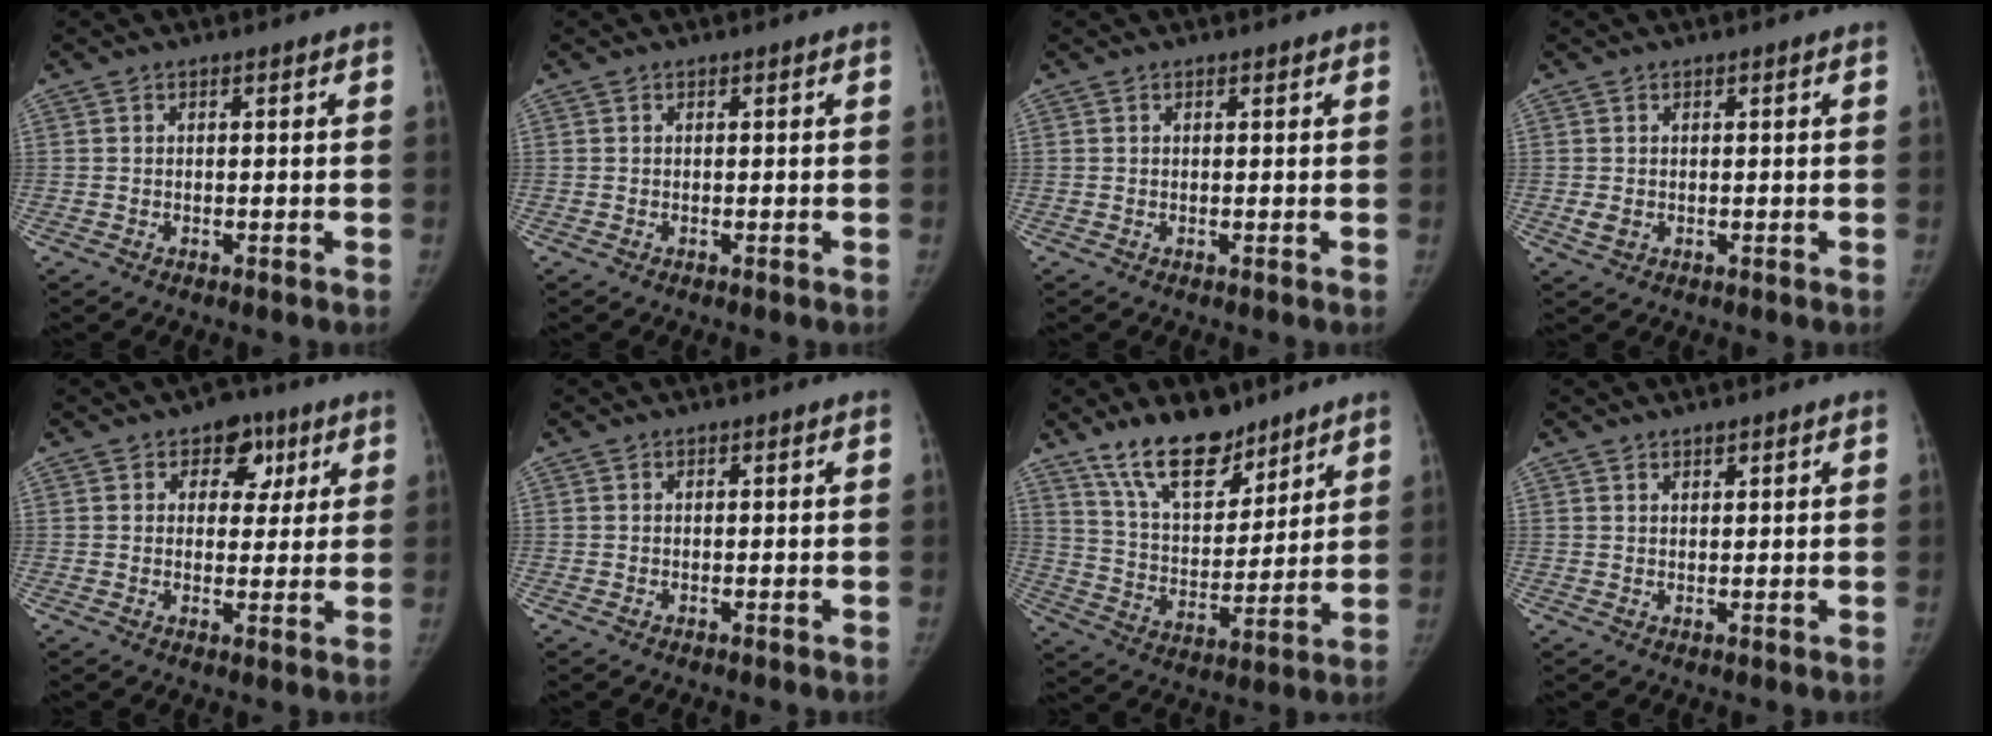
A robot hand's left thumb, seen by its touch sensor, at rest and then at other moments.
{"total": 0.0}
{"total": 0.0}
{"total": 1.7, "force": [-0.1, 1.3, 1.0], "torque": [-0.018, -0.002, 0.003]}
{"total": 6.9, "force": [3.2, 5.1, 3.3], "torque": [0.000, -0.006, 0.038]}
{"total": 0.0}
{"total": 14.8, "force": [11.0, 6.7, 7.2], "torque": [-0.085, -0.071, 0.202]}
{"total": 1.3, "force": [1.0, 0.5, 0.5], "torque": [-0.002, -0.007, 0.017]}